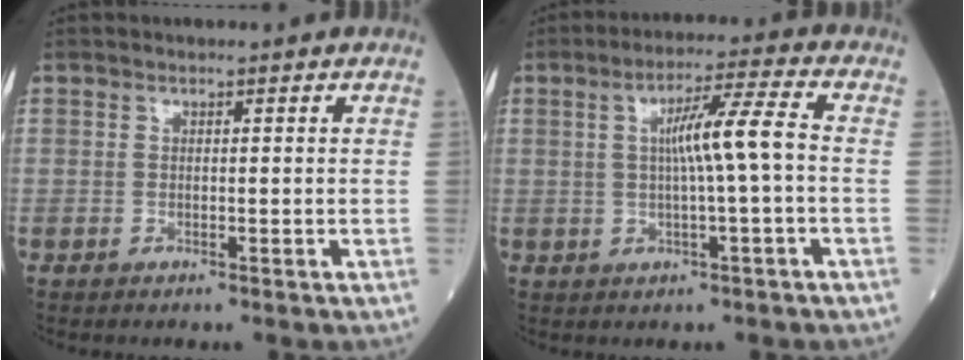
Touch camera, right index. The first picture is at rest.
{"total": 7.5, "force": [0.2, -0.3, 7.5], "torque": [-0.125, 0.012, 0.002]}